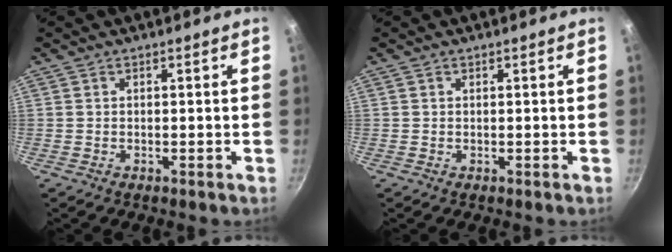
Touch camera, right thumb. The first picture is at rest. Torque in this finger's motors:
{"motor_torque": [-1.02, -0.14, -0.38, 0.27, 0.08]}